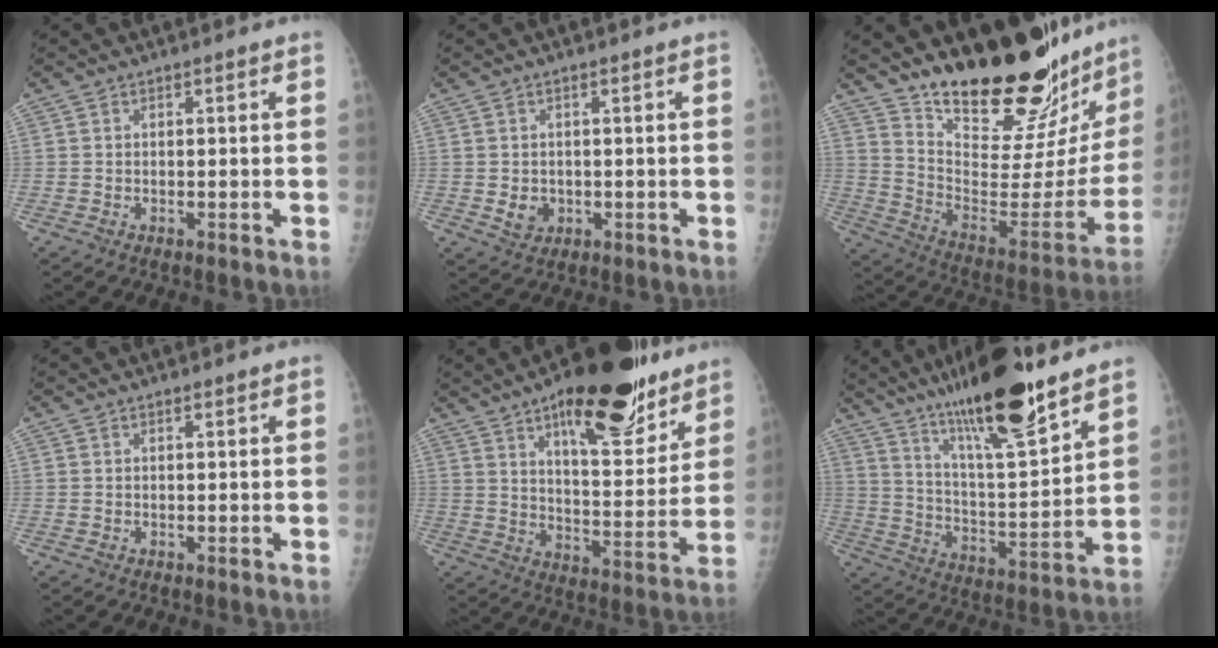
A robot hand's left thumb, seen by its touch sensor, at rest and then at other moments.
{"total": 3.1, "force": [-0.2, 2.7, 1.5], "torque": [-0.014, -0.002, 0.006]}
{"total": 28.8, "force": [24.1, 7.5, 13.9], "torque": [-0.182, -0.173, 0.353]}
{"total": 0.0}
{"total": 22.2, "force": [13.9, 8.2, 15.2], "torque": [-0.174, -0.063, 0.211]}
{"total": 21.0, "force": [14.9, 3.8, 14.3], "torque": [-0.223, -0.073, 0.255]}